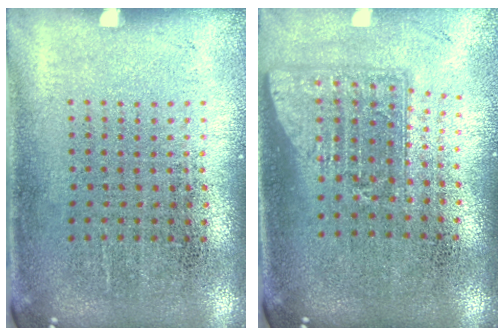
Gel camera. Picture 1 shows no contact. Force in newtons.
{"total": 1.6, "press": 1.2, "slide": 1.0}